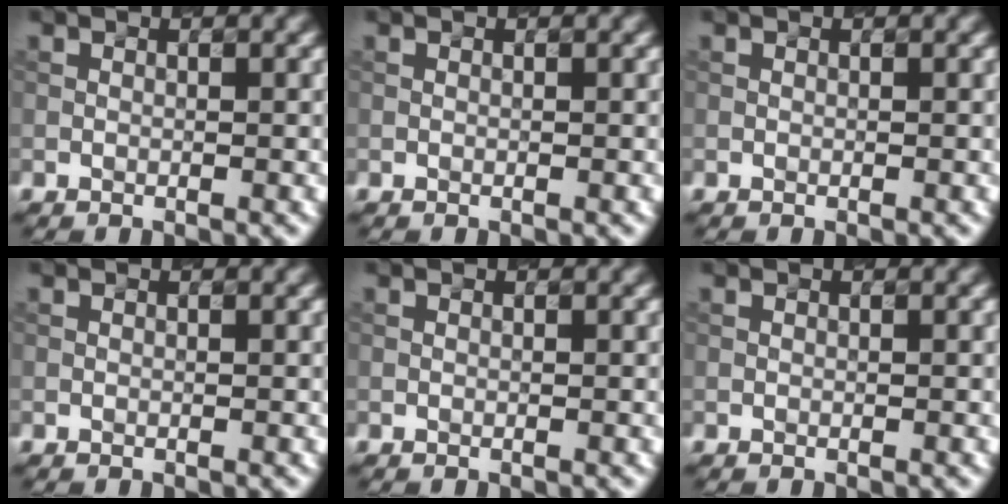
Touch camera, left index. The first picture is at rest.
{"total": 0.0}
{"total": 0.0}
{"total": 0.0}
{"total": 0.0}
{"total": 0.0}